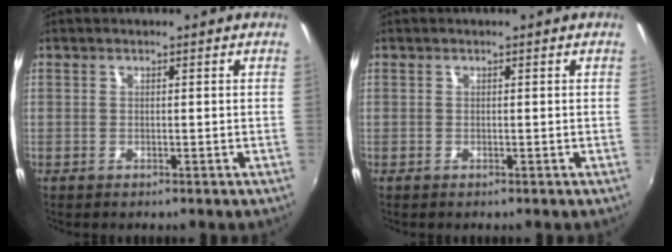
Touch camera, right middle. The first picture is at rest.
{"total": 0.0}